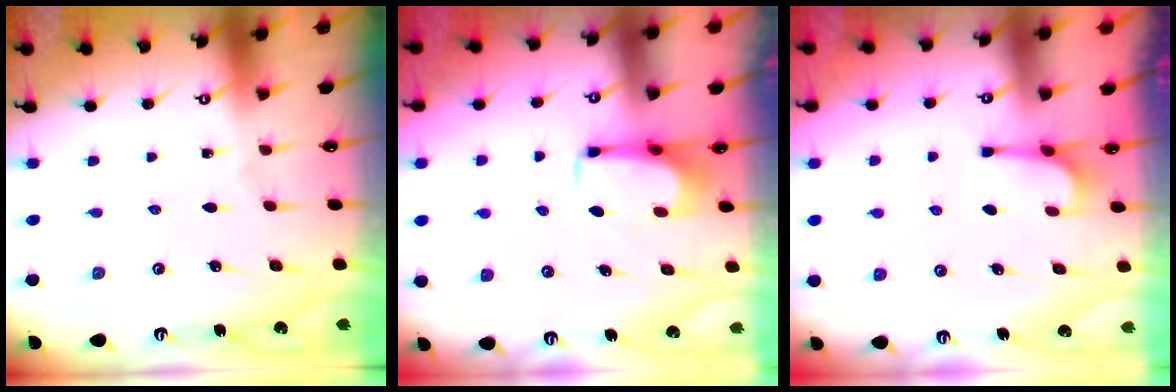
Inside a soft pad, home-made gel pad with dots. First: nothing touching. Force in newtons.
{"total": 1.5, "press": 1.5, "slide": 0.5}
{"total": 3.0, "press": 2.9, "slide": 0.7}